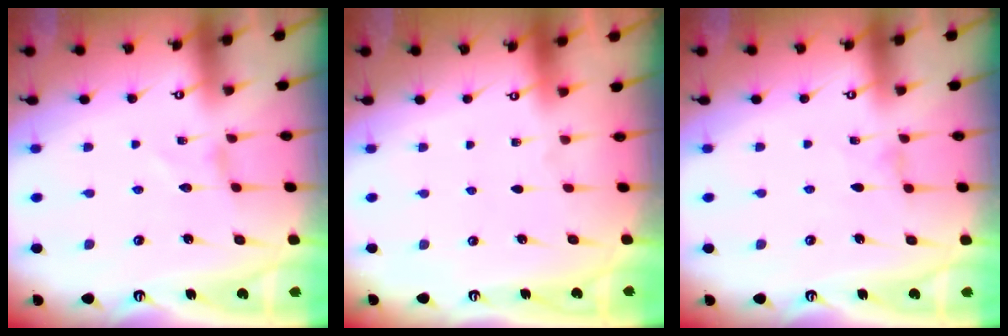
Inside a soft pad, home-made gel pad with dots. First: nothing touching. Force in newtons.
{"total": 0.0}
{"total": 0.0}